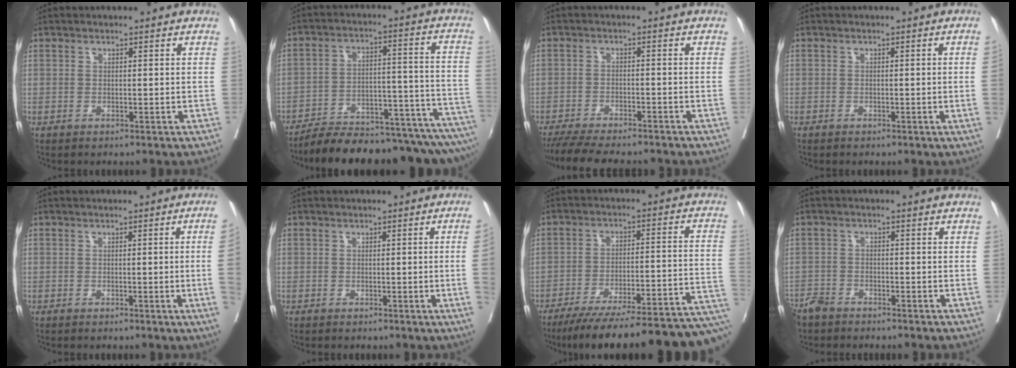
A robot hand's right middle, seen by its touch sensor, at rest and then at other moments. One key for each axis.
{"total": 23.3, "fx": -21.1, "fy": 2.3, "fz": 9.6, "tx": -0.081, "ty": 0.015, "tz": -0.293}
{"total": 12.6, "fx": -11.2, "fy": 2.0, "fz": 5.4, "tx": -0.091, "ty": -0.016, "tz": -0.161}
{"total": 1.2, "fx": -0.2, "fy": -0.5, "fz": 1.0, "tx": -0.008, "ty": 0.000, "tz": -0.005}
{"total": 4.4, "fx": -0.7, "fy": -1.6, "fz": 4.1, "tx": -0.039, "ty": -0.007, "tz": -0.011}
{"total": 3.4, "fx": -0.6, "fy": -1.3, "fz": 3.1, "tx": -0.033, "ty": -0.005, "tz": -0.009}
{"total": 25.9, "fx": -21.5, "fy": 2.2, "fz": 14.4, "tx": -0.133, "ty": -0.005, "tz": -0.289}
{"total": 3.9, "fx": -3.5, "fy": 1.4, "fz": 0.9, "tx": -0.018, "ty": -0.005, "tz": -0.069}